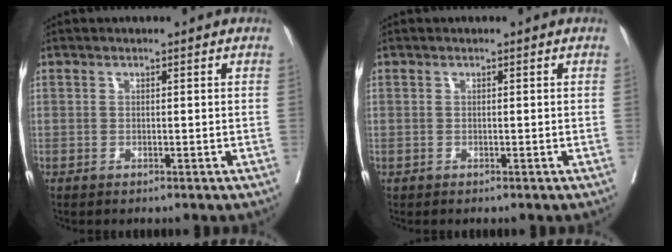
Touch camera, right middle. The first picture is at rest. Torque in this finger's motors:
{"motor_torque": [0.35, -0.36, -1.05, -0.21]}